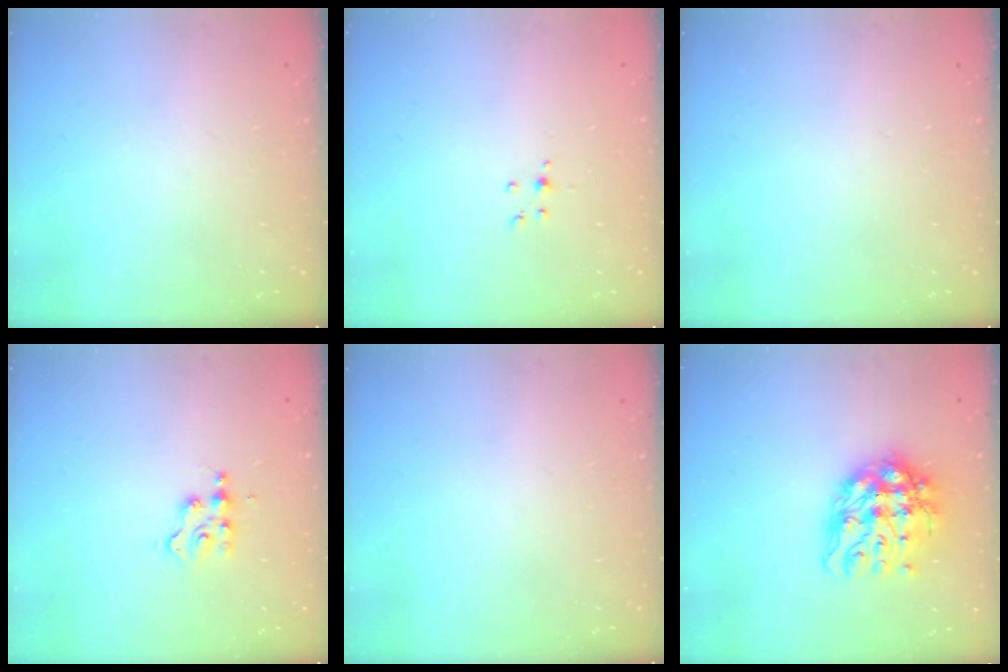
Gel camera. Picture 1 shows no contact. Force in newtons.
{"total": 3.6, "press": 3.5, "slide": 0.9}
{"total": 0.0}
{"total": 2.8, "press": 2.8, "slide": 0.3}
{"total": 0.0}
{"total": 14.2, "press": 14.1, "slide": 1.7}